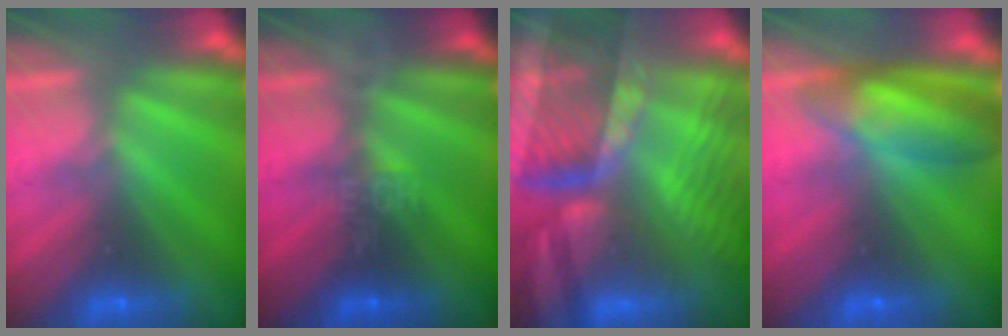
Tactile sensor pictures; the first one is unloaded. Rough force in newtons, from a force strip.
{"total": 3.3}
{"total": 8.9}
{"total": 7.8}